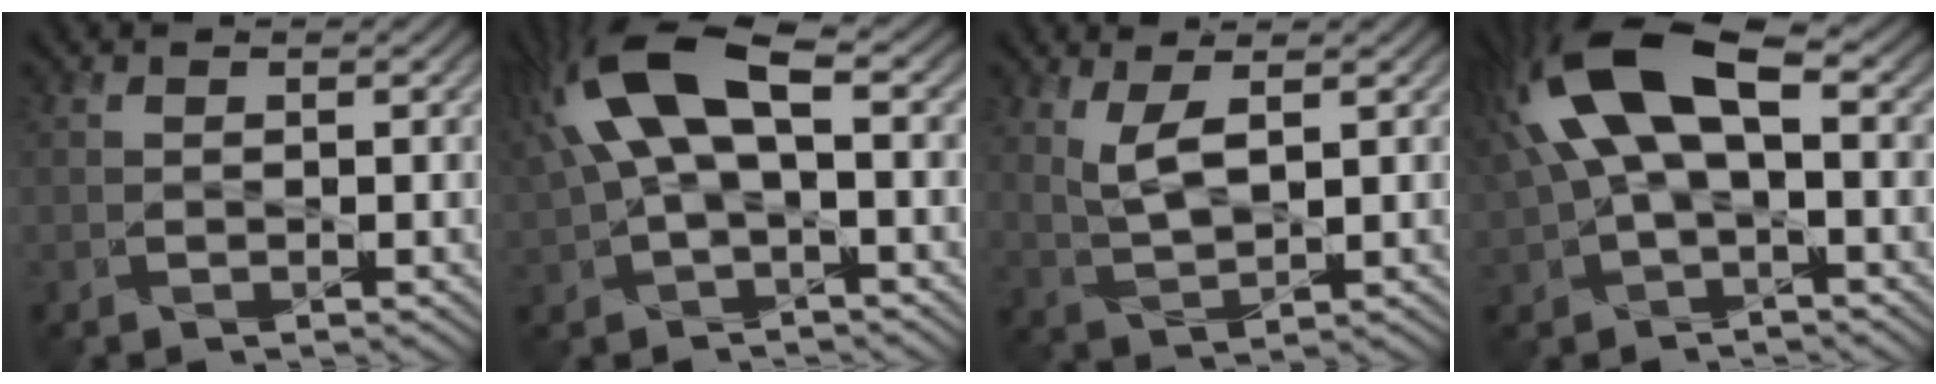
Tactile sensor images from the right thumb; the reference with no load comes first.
{"total": 12.3, "force": [3.1, 5.5, 10.5], "torque": [-0.251, 0.026, 0.057]}
{"total": 4.1, "force": [1.9, 1.3, 3.4], "torque": [-0.090, -0.002, 0.045]}
{"total": 14.2, "force": [3.4, 7.0, 12.0], "torque": [-0.275, 0.028, 0.058]}